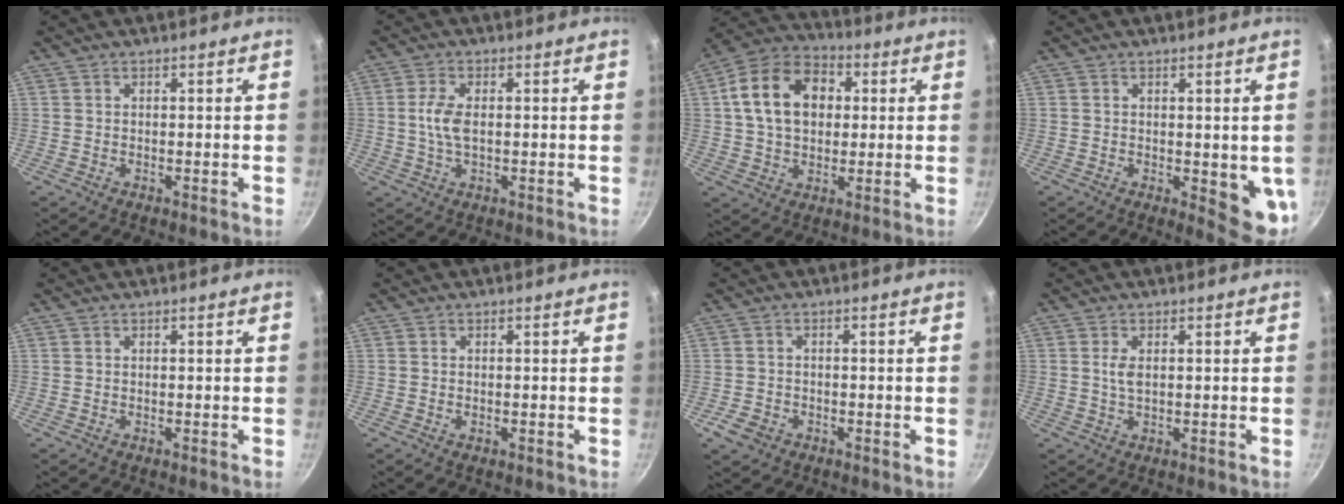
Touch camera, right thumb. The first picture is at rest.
{"total": 4.8, "force": [0.2, 2.4, 4.1], "torque": [-0.087, 0.004, 0.000]}
{"total": 15.3, "force": [2.7, 11.1, 10.1], "torque": [-0.150, 0.024, 0.033]}
{"total": 6.5, "force": [0.1, 2.9, 5.8], "torque": [-0.059, -0.010, 0.008]}
{"total": 0.0}
{"total": 0.6, "force": [-0.2, 0.3, 0.4], "torque": [-0.007, 0.001, -0.003]}
{"total": 3.4, "force": [-1.7, 2.5, 1.6], "torque": [-0.031, 0.013, -0.029]}
{"total": 2.3, "force": [0.4, 1.1, 2.0], "torque": [-0.037, -0.001, 0.009]}